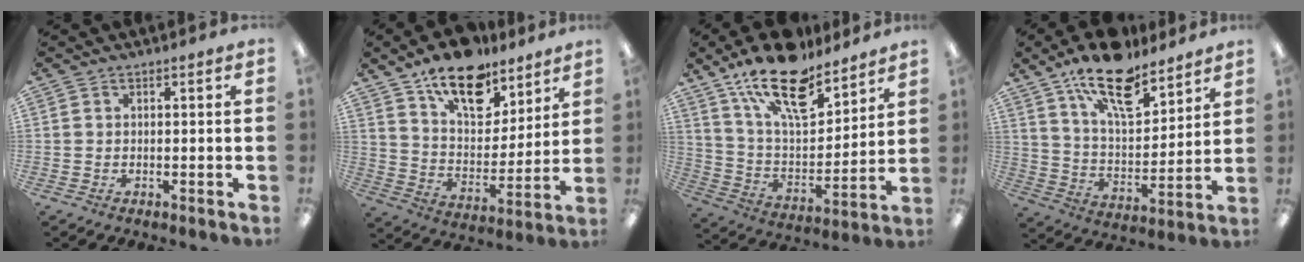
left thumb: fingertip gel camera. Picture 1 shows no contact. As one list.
[{"total": 16.9, "force": [12.3, 8.5, 7.9], "torque": [-0.131, -0.074, 0.218]}, {"total": 20.1, "force": [14.4, 8.4, 11.2], "torque": [-0.196, -0.084, 0.253]}, {"total": 17.0, "force": [12.5, 7.0, 9.2], "torque": [-0.148, -0.073, 0.215]}]